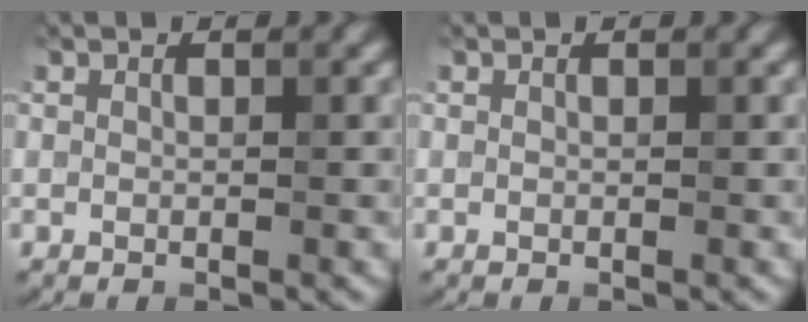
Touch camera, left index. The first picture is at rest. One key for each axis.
{"total": 0.0}